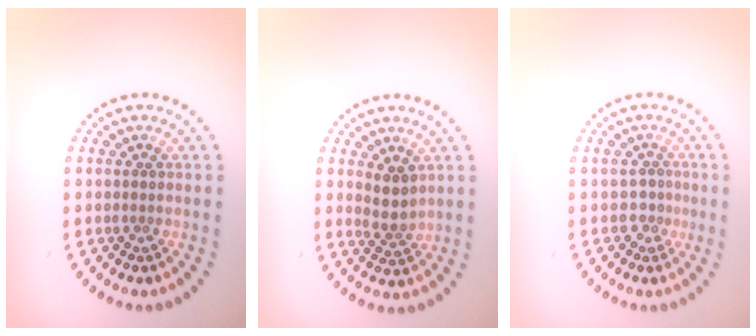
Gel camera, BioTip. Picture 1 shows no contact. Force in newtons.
{"total": 2.1, "press": 1.8, "slide": 1.1}
{"total": 1.3, "press": 0.9, "slide": 0.9}